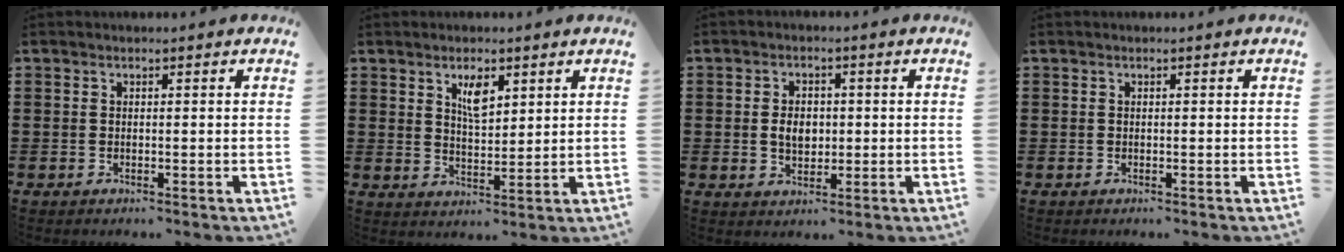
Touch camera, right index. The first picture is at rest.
{"total": 4.2, "force": [2.4, 1.6, 3.0], "torque": [-0.050, -0.001, 0.038]}
{"total": 3.7, "force": [0.0, 2.5, 2.8], "torque": [-0.049, 0.006, -0.005]}
{"total": 0.0}